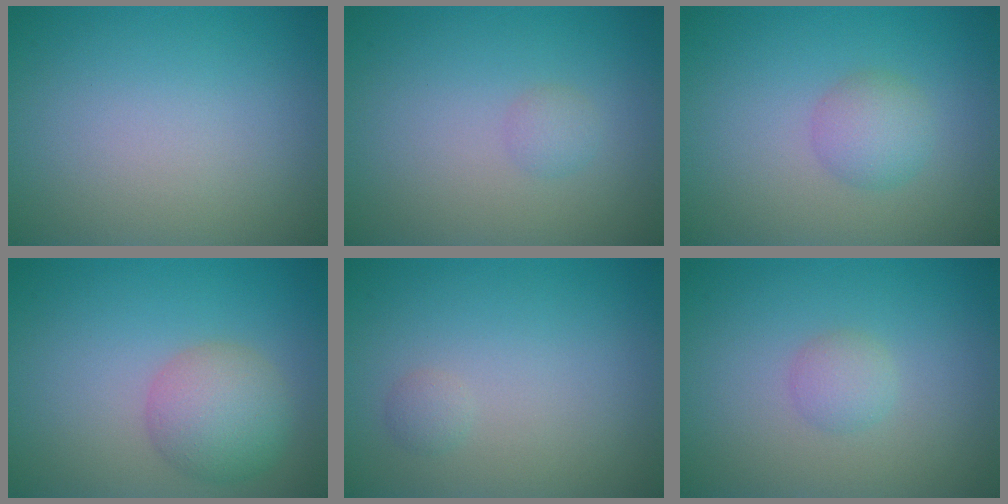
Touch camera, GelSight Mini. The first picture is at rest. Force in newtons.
{"total": 1.0, "press": 1.0, "slide": 0.1}
{"total": 2.2, "press": 2.2, "slide": 0.1}
{"total": 4.4, "press": 4.4, "slide": 0.0}
{"total": 0.7, "press": 0.7, "slide": 0.0}
{"total": 1.4, "press": 1.4, "slide": 0.0}